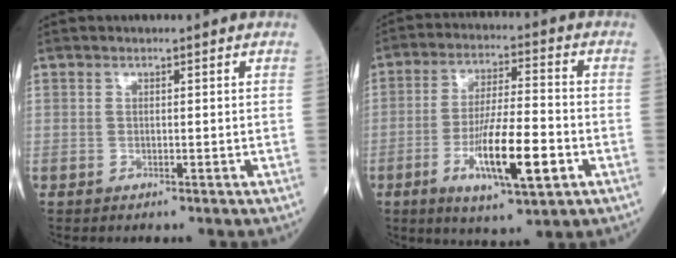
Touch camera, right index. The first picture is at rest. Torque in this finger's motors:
{"motor_torque": [1.10, -0.58, 0.98, 0.21]}